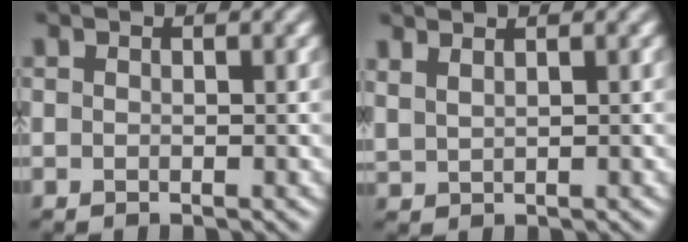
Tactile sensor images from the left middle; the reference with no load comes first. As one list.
[{"total": 2.3, "force": [1.9, 0.7, 0.9], "torque": [-0.008, 0.007, 0.027]}]